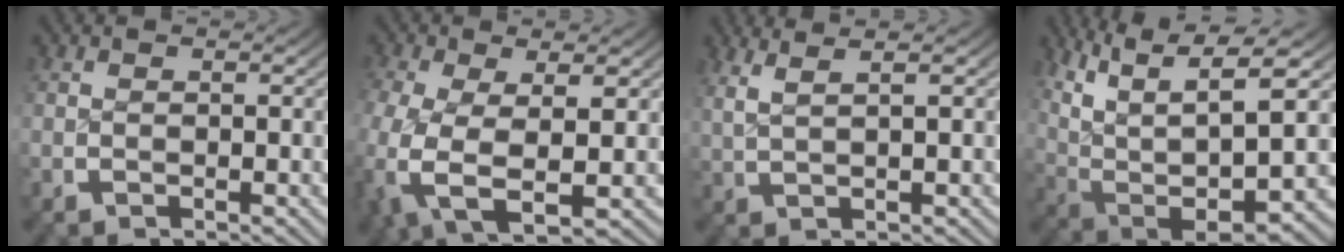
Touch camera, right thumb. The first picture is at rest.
{"total": 8.8, "force": [-1.2, 5.2, 7.0], "torque": [-0.199, -0.053, 0.007]}
{"total": 3.7, "force": [2.4, 0.7, 2.7], "torque": [-0.049, 0.007, 0.047]}
{"total": 15.2, "force": [0.8, 10.3, 11.1], "torque": [-0.246, -0.058, 0.033]}